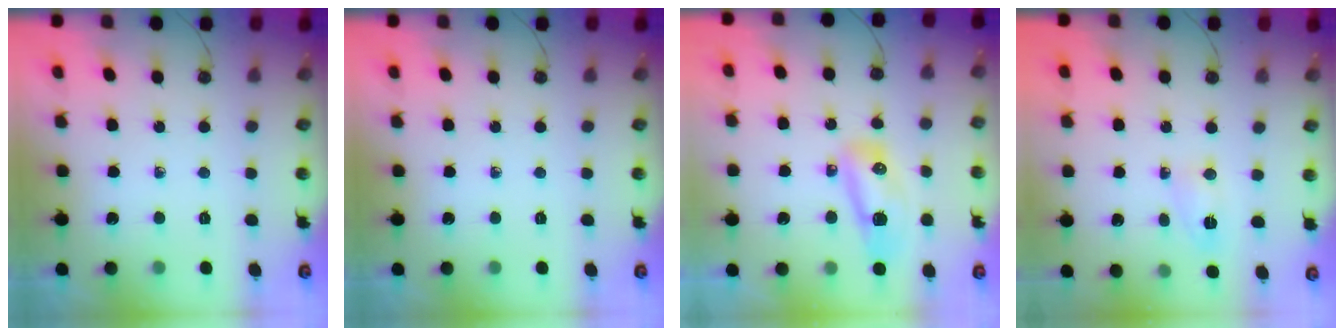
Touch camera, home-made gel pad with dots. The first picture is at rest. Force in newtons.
{"total": 0.0}
{"total": 10.3, "press": 10.0, "slide": 2.4}
{"total": 12.6, "press": 4.1, "slide": 11.9}